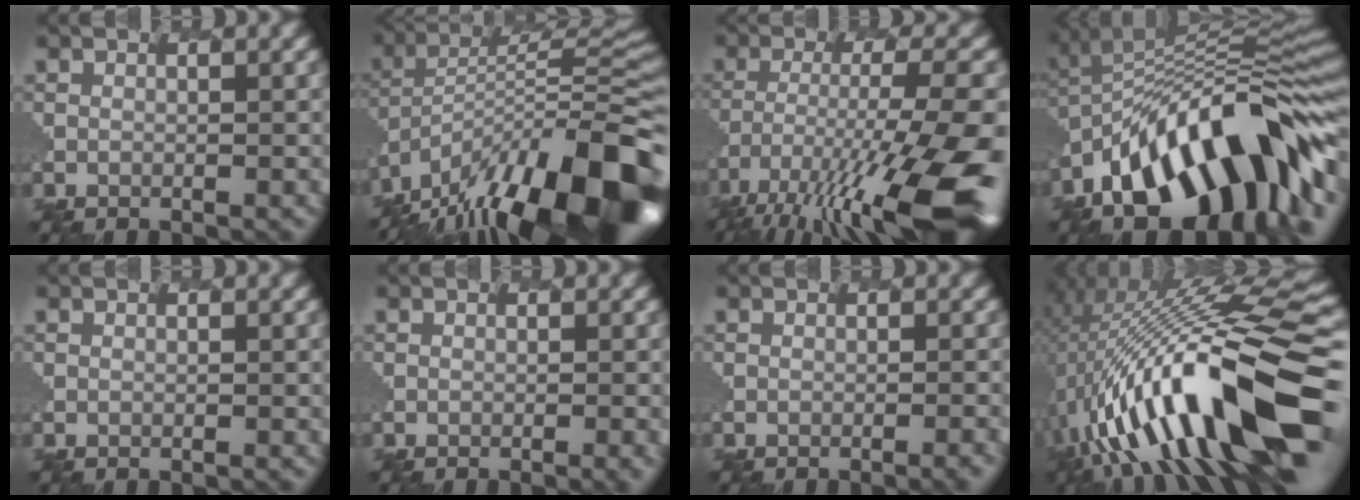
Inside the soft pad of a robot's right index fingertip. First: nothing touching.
{"total": 15.8, "force": [-9.4, 4.9, 11.8], "torque": [-0.191, 0.018, -0.158]}
{"total": 15.0, "force": [-8.7, 3.3, 11.7], "torque": [-0.237, -0.015, -0.132]}
{"total": 14.1, "force": [-5.4, 6.8, 11.1], "torque": [-0.177, 0.020, -0.097]}
{"total": 0.0}
{"total": 2.0, "force": [-1.0, 0.5, 1.7], "torque": [-0.020, 0.009, -0.008]}
{"total": 2.9, "force": [-2.0, 0.8, 2.0], "torque": [-0.015, 0.008, -0.017]}
{"total": 15.4, "force": [-2.7, 3.5, 14.8], "torque": [-0.246, 0.038, -0.044]}